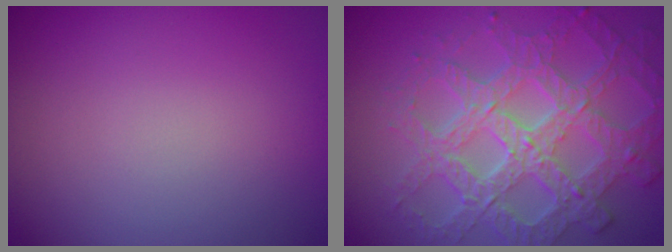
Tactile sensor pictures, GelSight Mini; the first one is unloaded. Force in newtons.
{"total": 6.2, "press": 5.6, "slide": 2.6}